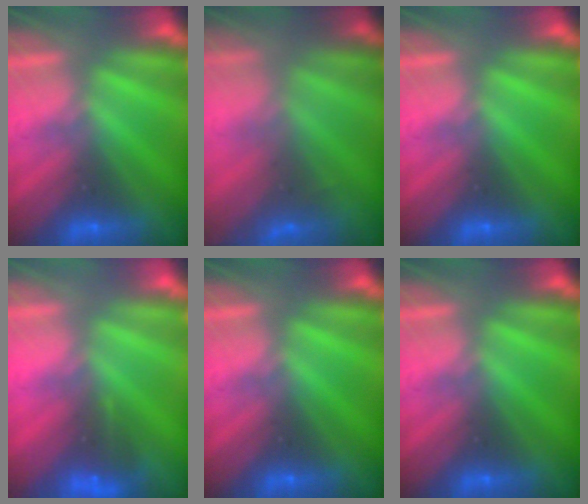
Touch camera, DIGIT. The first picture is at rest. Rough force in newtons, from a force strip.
{"total": 7.3}
{"total": 0.0}
{"total": 4.6}
{"total": 0.0}
{"total": 0.0}